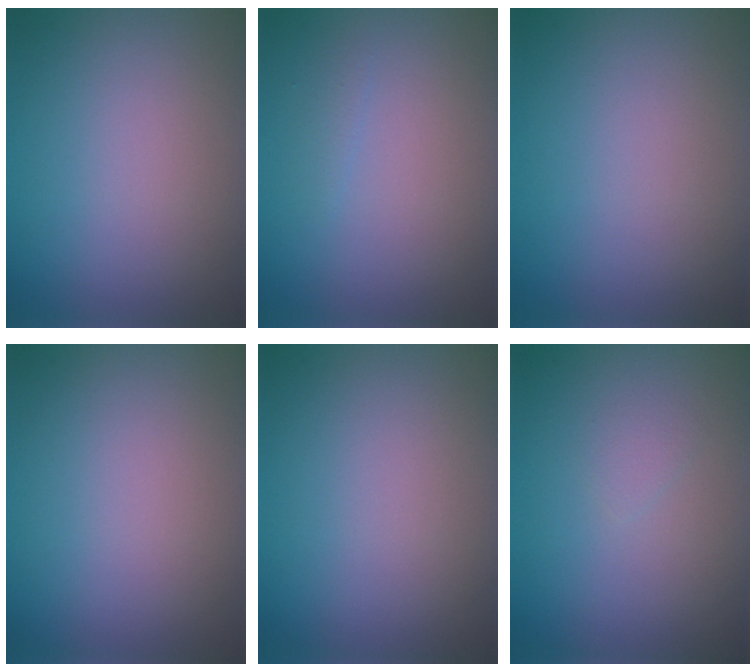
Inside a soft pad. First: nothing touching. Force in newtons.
{"total": 0.6, "press": 0.6, "slide": 0.1}
{"total": 0.0}
{"total": 0.0}
{"total": 0.0}
{"total": 0.7, "press": 0.7, "slide": 0.1}